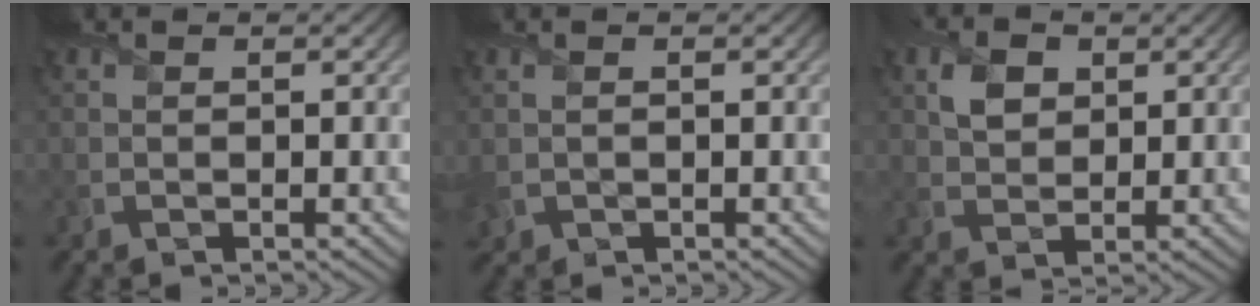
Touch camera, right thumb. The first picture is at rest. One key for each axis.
{"total": 1.4, "fx": -0.1, "fy": 1.0, "fz": 0.9, "tx": -0.029, "ty": -0.003, "tz": 0.002}
{"total": 3.7, "fx": 1.5, "fy": 2.7, "fz": 2.1, "tx": -0.049, "ty": 0.003, "tz": 0.026}